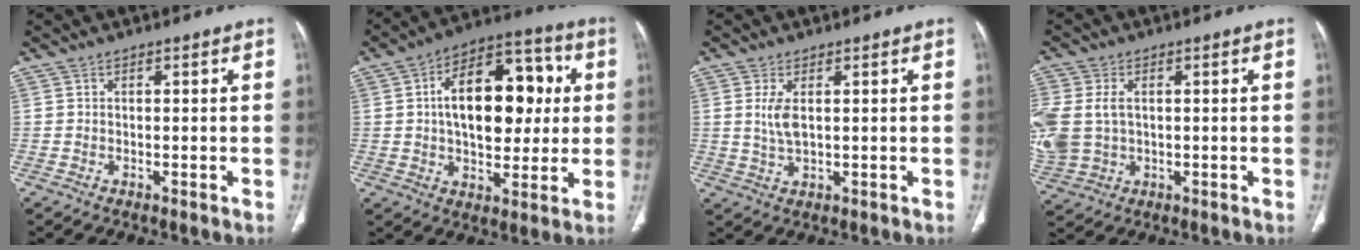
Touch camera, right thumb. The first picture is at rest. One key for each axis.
{"total": 19.5, "fx": 2.8, "fy": 11.3, "fz": 15.7, "tx": -0.202, "ty": 0.022, "tz": 0.040}
{"total": 4.3, "fx": 0.9, "fy": 1.8, "fz": 3.7, "tx": -0.085, "ty": -0.007, "tz": 0.026}
{"total": 13.6, "fx": 0.7, "fy": 10.0, "fz": 9.2, "tx": -0.253, "ty": 0.001, "tz": 0.032}